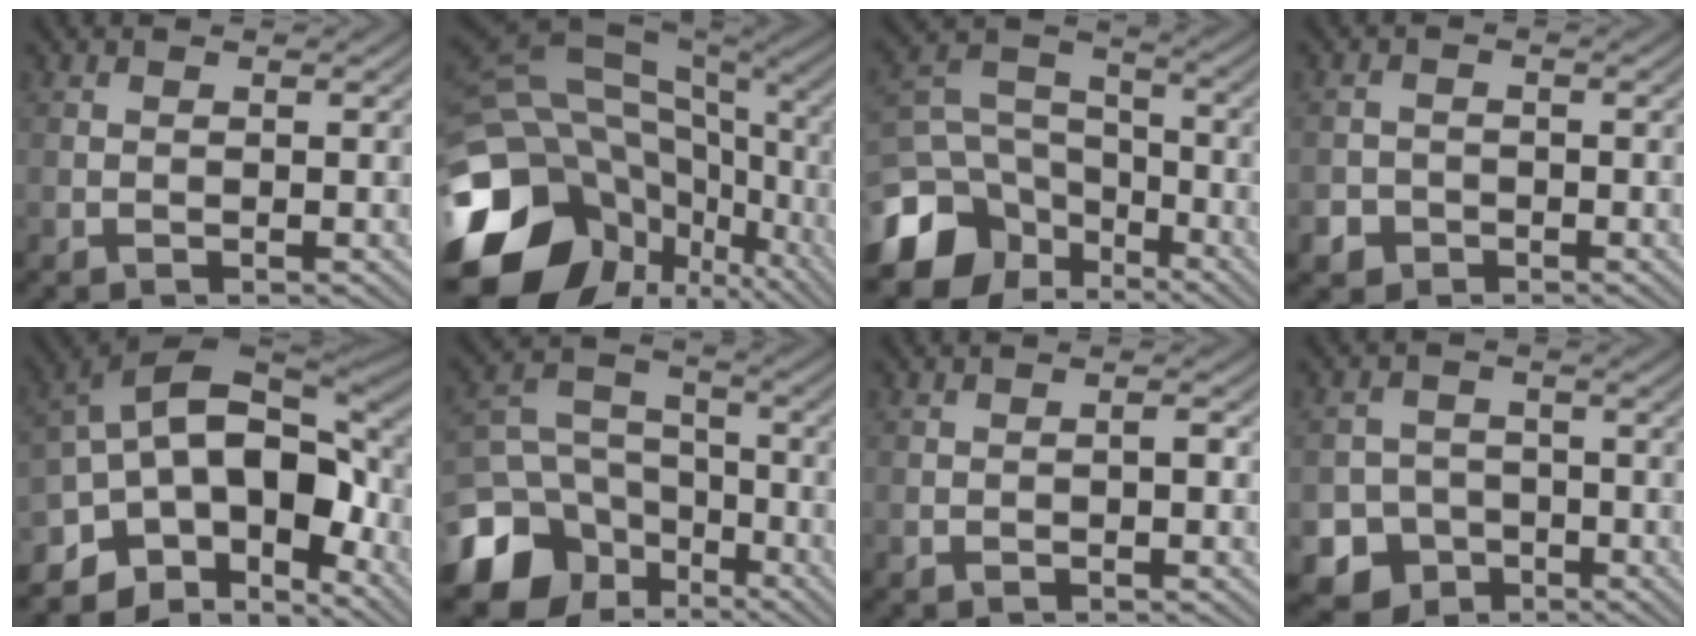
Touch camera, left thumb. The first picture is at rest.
{"total": 18.8, "force": [-5.0, 14.7, 10.5], "torque": [-0.255, -0.022, -0.075]}
{"total": 12.4, "force": [-7.0, 8.5, 5.7], "torque": [-0.158, -0.026, -0.126]}
{"total": 2.4, "force": [-1.5, 1.8, 0.5], "torque": [-0.006, -0.001, -0.031]}
{"total": 14.6, "force": [-3.7, 8.8, 11.0], "torque": [-0.213, -0.008, -0.065]}
{"total": 13.4, "force": [-7.1, 9.9, 5.7], "torque": [-0.172, -0.029, -0.114]}
{"total": 1.0, "force": [-0.4, 0.2, 0.9], "torque": [-0.015, 0.004, -0.007]}
{"total": 6.6, "force": [-3.3, 5.6, 1.5], "torque": [-0.019, -0.012, -0.078]}